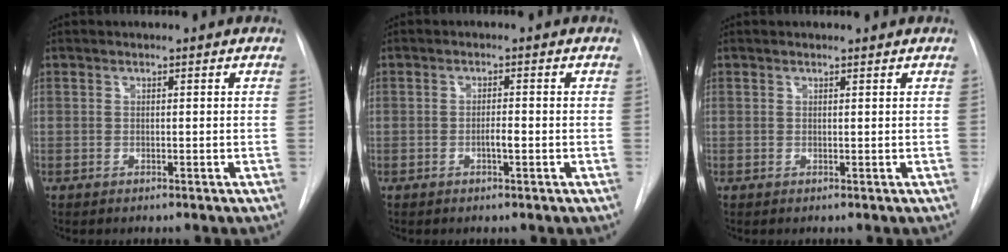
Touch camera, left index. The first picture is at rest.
{"total": 1.6, "force": [-0.6, 0.2, 1.5], "torque": [-0.026, 0.001, -0.011]}
{"total": 0.9, "force": [0.8, 0.0, 0.2], "torque": [-0.010, 0.006, 0.014]}